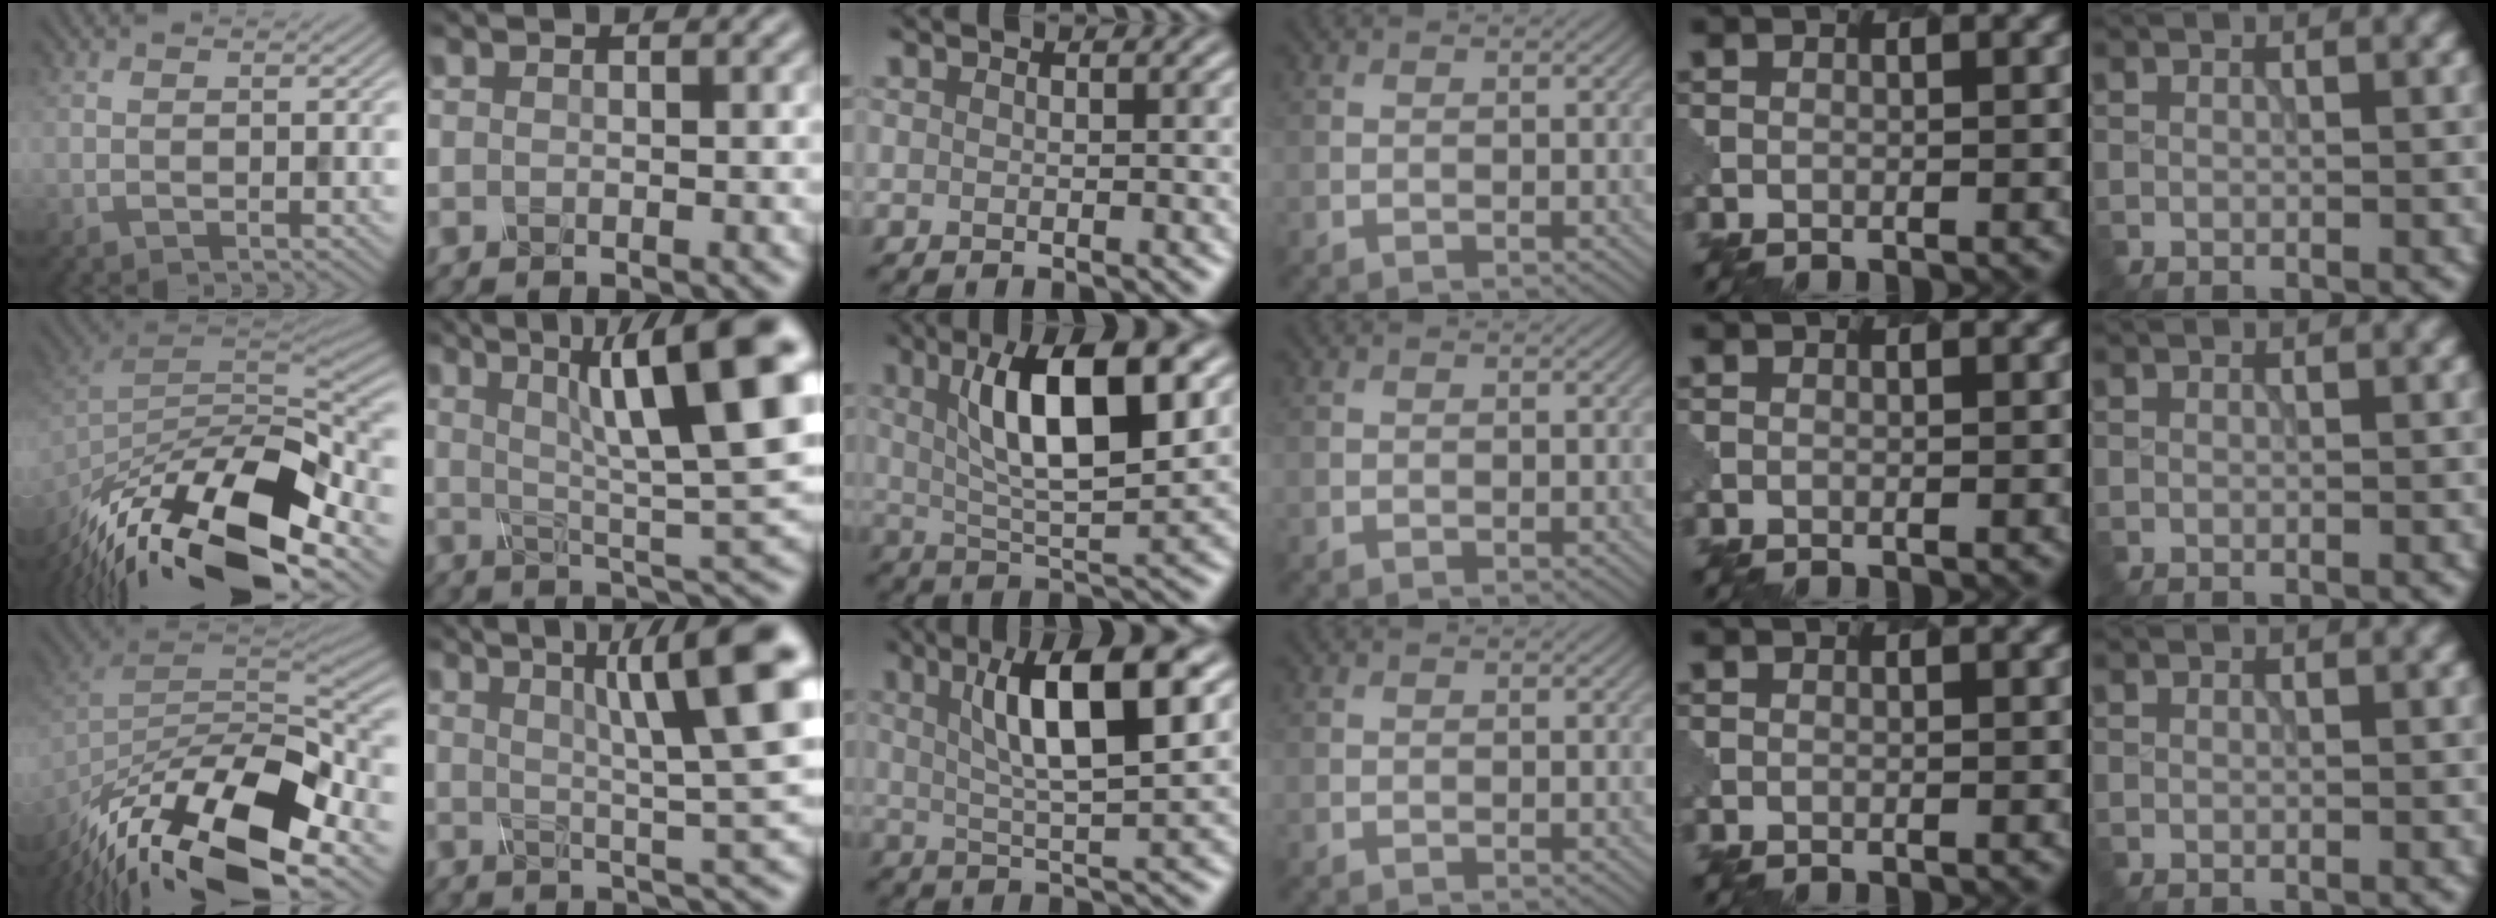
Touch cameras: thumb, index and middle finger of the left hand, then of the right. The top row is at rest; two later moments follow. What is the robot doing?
{"motion": "twist", "object": "rubiks cube"}